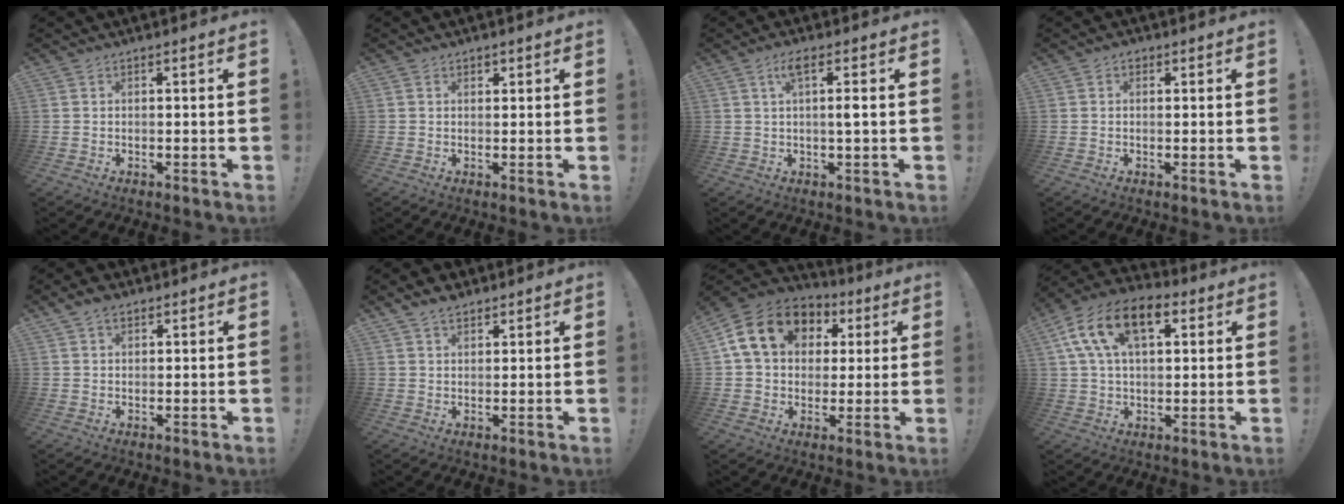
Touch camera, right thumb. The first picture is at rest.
{"total": 1.0, "force": [0.7, 0.7, 0.2], "torque": [0.005, -0.003, 0.012]}
{"total": 4.5, "force": [0.8, 0.1, 4.4], "torque": [-0.080, 0.001, 0.007]}
{"total": 1.0, "force": [0.4, 0.8, 0.5], "torque": [-0.007, 0.002, 0.006]}
{"total": 3.4, "force": [2.2, 2.0, 1.5], "torque": [-0.020, -0.008, 0.041]}
{"total": 4.1, "force": [3.1, 2.3, 1.4], "torque": [-0.021, -0.014, 0.058]}
{"total": 17.7, "force": [5.9, 13.3, 10.1], "torque": [-0.150, -0.001, 0.117]}
{"total": 17.2, "force": [6.9, 9.5, 12.5], "torque": [-0.224, -0.011, 0.120]}